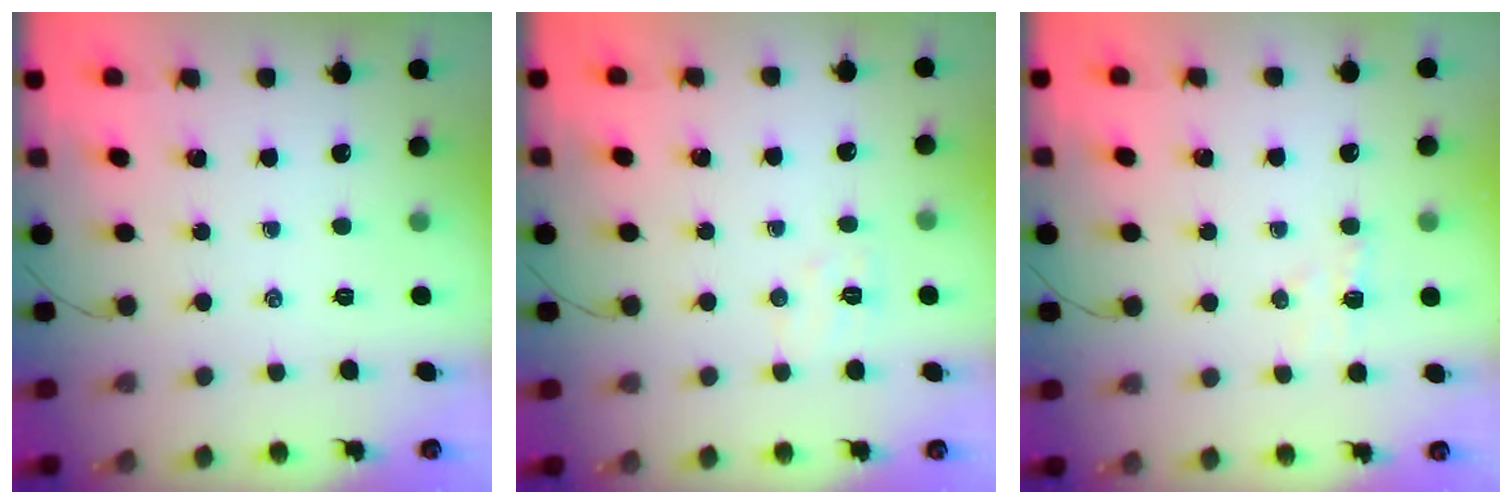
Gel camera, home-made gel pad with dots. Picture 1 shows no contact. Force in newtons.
{"total": 5.0, "press": 4.9, "slide": 1.1}
{"total": 4.9, "press": 4.7, "slide": 1.3}